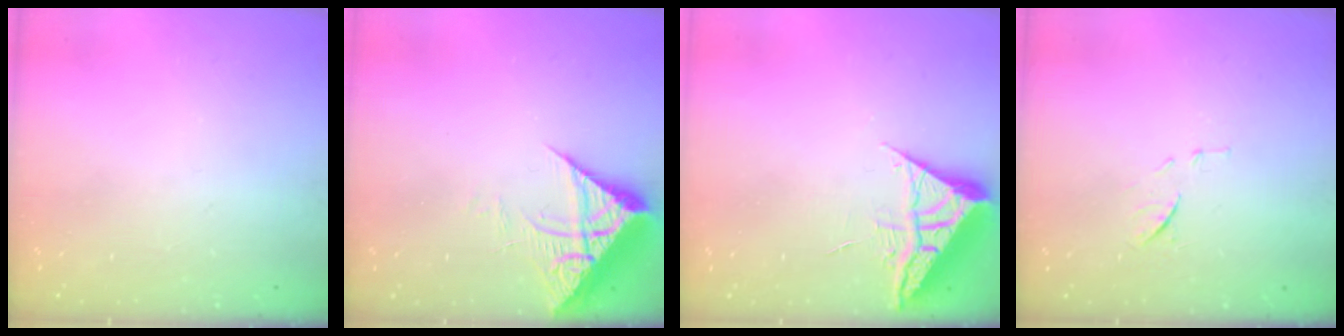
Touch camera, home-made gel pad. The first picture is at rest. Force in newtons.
{"total": 7.2, "press": 7.1, "slide": 0.9}
{"total": 5.9, "press": 5.9, "slide": 0.6}
{"total": 6.2, "press": 6.2, "slide": 1.0}